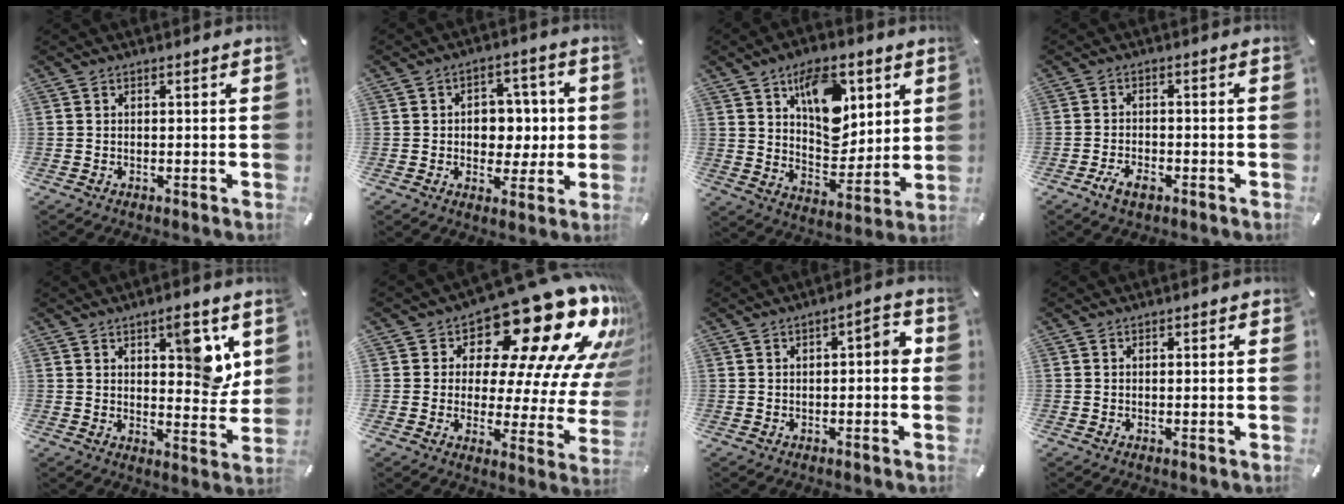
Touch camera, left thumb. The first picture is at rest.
{"total": 8.0, "force": [0.2, 6.7, 4.4], "torque": [-0.049, 0.002, 0.000]}
{"total": 15.7, "force": [7.0, 10.0, 9.9], "torque": [-0.130, -0.025, 0.125]}
{"total": 4.1, "force": [-2.4, 2.1, 2.5], "torque": [-0.052, 0.009, -0.046]}
{"total": 10.3, "force": [4.8, 4.8, 7.8], "torque": [-0.072, -0.034, 0.073]}
{"total": 23.3, "force": [15.3, 9.8, 14.6], "torque": [-0.185, -0.130, 0.246]}
{"total": 4.4, "force": [-0.8, 2.0, 3.9], "torque": [-0.051, 0.010, -0.020]}
{"total": 0.0}